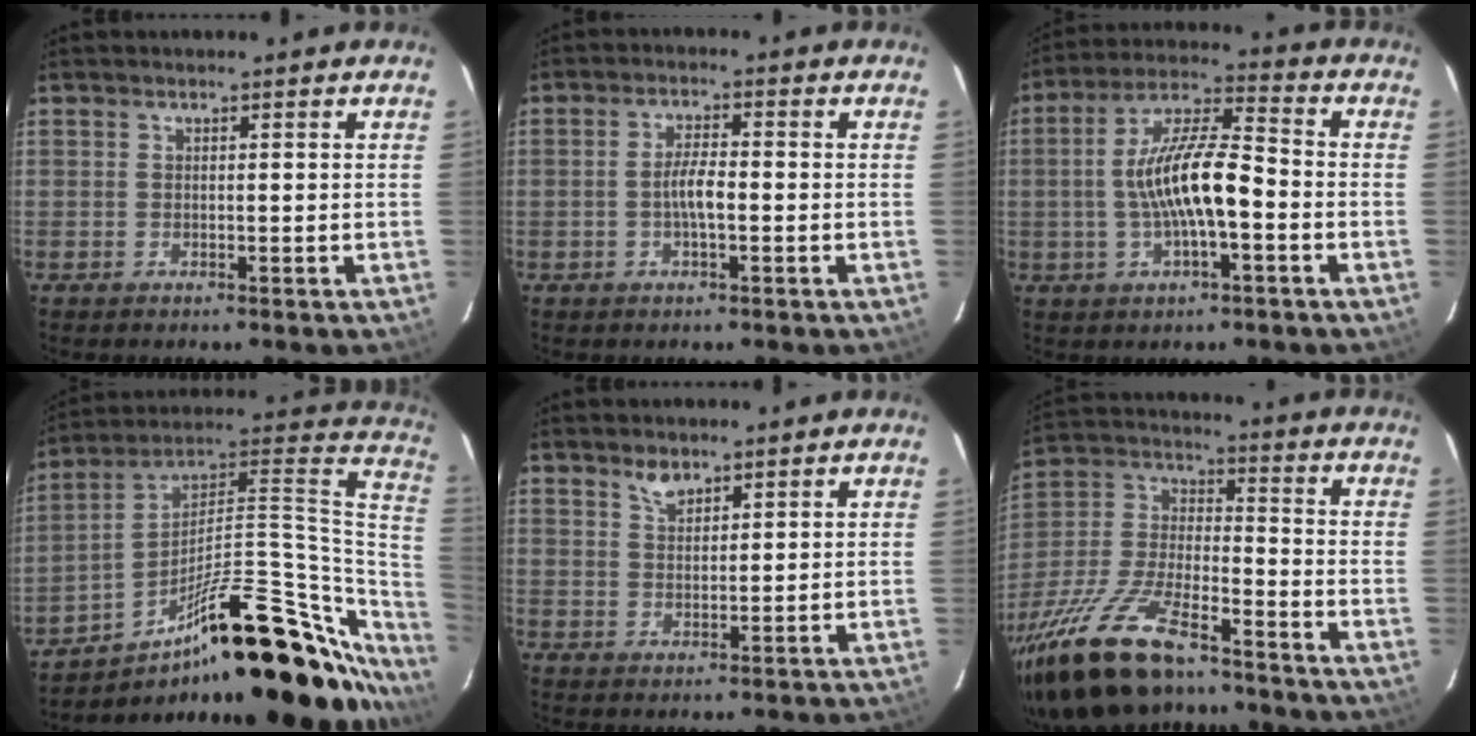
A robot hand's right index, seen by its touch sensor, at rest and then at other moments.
{"total": 3.8, "force": [-1.0, 0.9, 3.5], "torque": [-0.069, 0.005, -0.018]}
{"total": 12.4, "force": [-2.5, 3.2, 11.8], "torque": [-0.223, 0.014, -0.046]}
{"total": 31.9, "force": [-16.9, 11.7, 24.3], "torque": [-0.327, 0.042, -0.254]}
{"total": 3.0, "force": [2.4, 1.4, 1.3], "torque": [-0.019, 0.004, 0.044]}
{"total": 23.8, "force": [-17.4, 7.9, 14.2], "torque": [-0.304, -0.027, -0.309]}